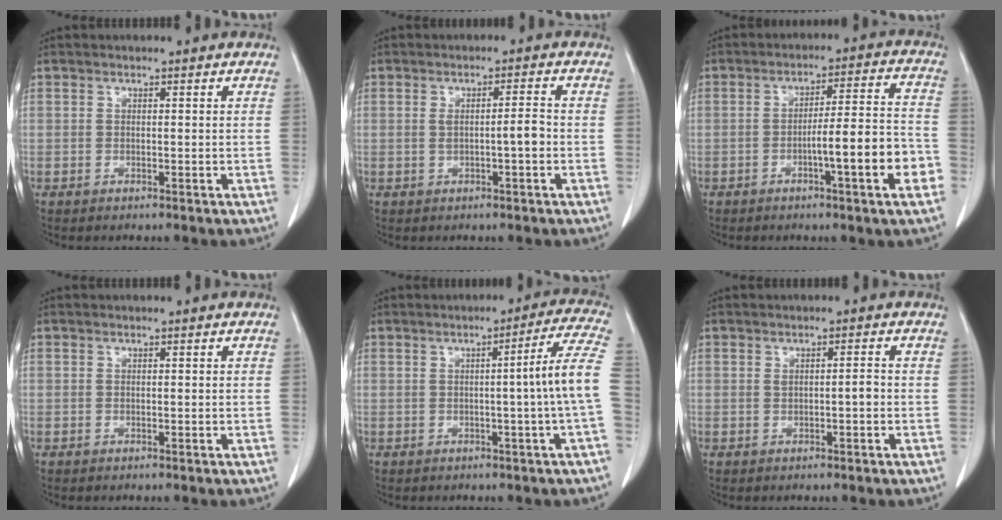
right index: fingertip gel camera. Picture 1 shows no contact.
{"total": 3.0, "force": [-0.4, 0.2, 2.9], "torque": [-0.051, 0.004, -0.005]}
{"total": 10.8, "force": [-3.8, 0.3, 10.1], "torque": [-0.139, 0.013, -0.053]}
{"total": 0.0}
{"total": 8.2, "force": [-0.7, -2.0, 7.9], "torque": [-0.096, 0.007, -0.009]}
{"total": 1.5, "force": [-0.1, 0.3, 1.5], "torque": [-0.026, 0.001, 0.002]}